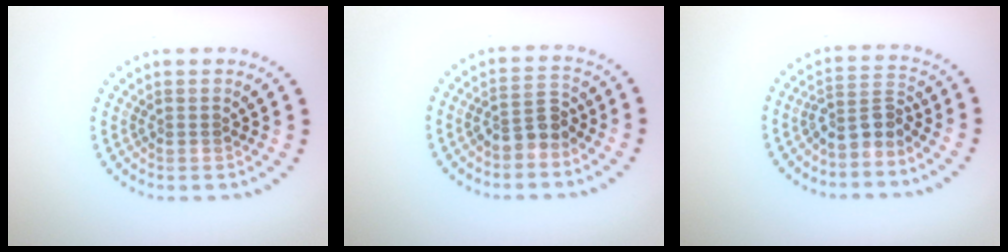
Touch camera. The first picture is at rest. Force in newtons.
{"total": 2.7, "press": 2.4, "slide": 1.1}
{"total": 2.8, "press": 2.0, "slide": 1.9}